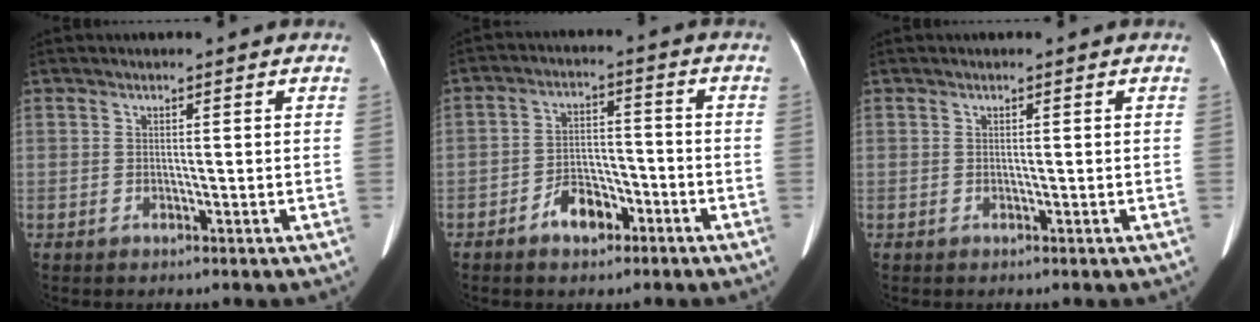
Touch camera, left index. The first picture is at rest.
{"total": 5.7, "force": [-3.5, 3.2, 3.3], "torque": [-0.063, 0.016, -0.057]}
{"total": 0.0}